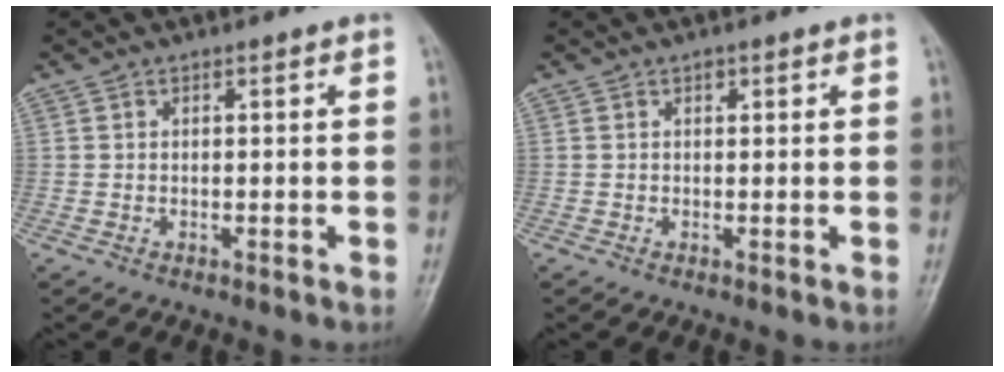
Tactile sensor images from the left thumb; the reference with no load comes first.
{"total": 1.2, "force": [0.5, 0.7, 0.8], "torque": [-0.004, 0.001, 0.006]}